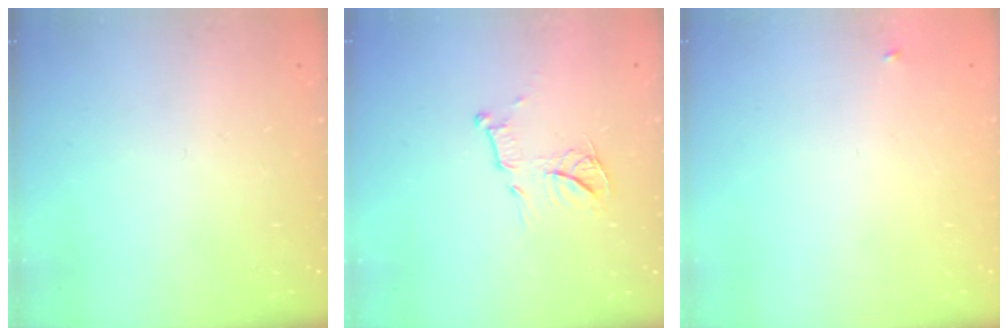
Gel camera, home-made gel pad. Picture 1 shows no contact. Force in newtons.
{"total": 11.0, "press": 10.9, "slide": 0.4}
{"total": 2.3, "press": 2.3, "slide": 0.2}